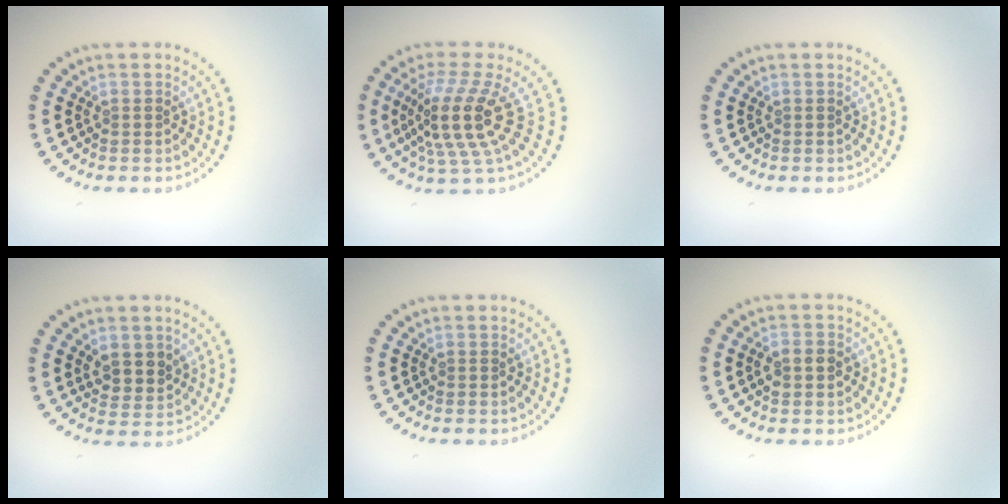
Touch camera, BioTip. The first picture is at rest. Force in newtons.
{"total": 5.2, "press": 3.8, "slide": 3.6}
{"total": 0.0}
{"total": 2.5, "press": 2.3, "slide": 0.8}
{"total": 0.0}
{"total": 2.3, "press": 2.3, "slide": 0.2}